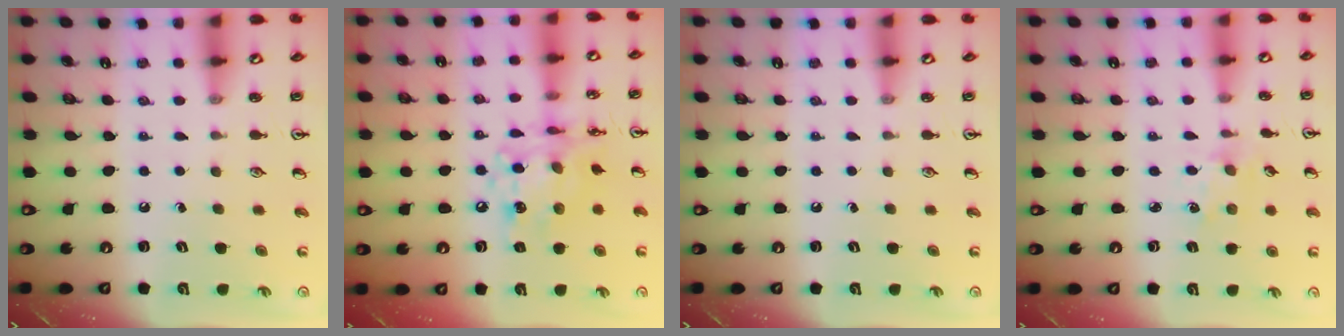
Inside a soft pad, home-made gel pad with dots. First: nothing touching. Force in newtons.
{"total": 12.9, "press": 12.8, "slide": 1.1}
{"total": 0.0}
{"total": 1.9, "press": 1.8, "slide": 0.3}